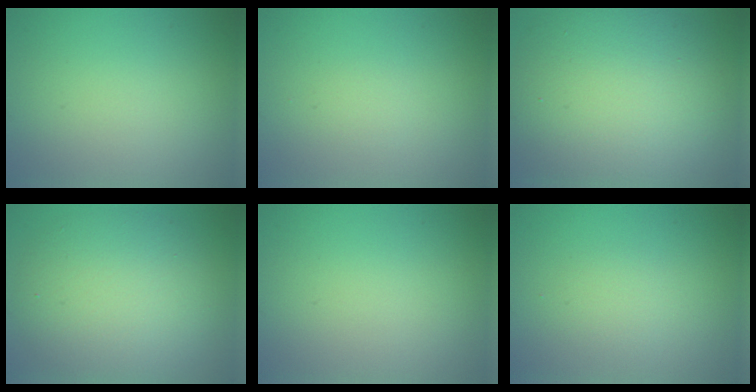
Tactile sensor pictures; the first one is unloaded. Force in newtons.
{"total": 0.6, "press": 0.6, "slide": 0.0}
{"total": 12.1, "press": 12.1, "slide": 0.6}
{"total": 7.5, "press": 7.5, "slide": 0.7}
{"total": 0.0}
{"total": 1.3, "press": 1.3, "slide": 0.1}